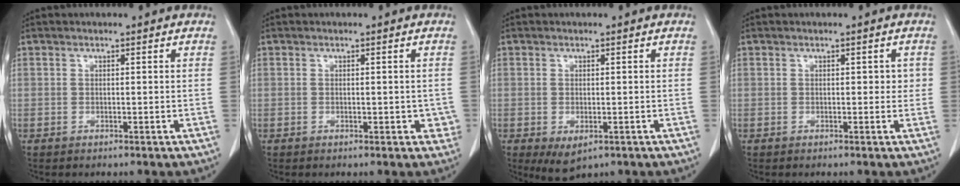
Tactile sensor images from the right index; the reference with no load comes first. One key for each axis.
{"total": 2.3, "fx": -0.3, "fy": 1.7, "fz": 1.6, "tx": -0.005, "ty": 0.005, "tz": -0.004}
{"total": 3.4, "fx": -1.3, "fy": 1.9, "fz": 2.5, "tx": -0.044, "ty": -0.009, "tz": -0.007}
{"total": 1.6, "fx": 0.2, "fy": 1.1, "fz": 1.1, "tx": -0.011, "ty": 0.008, "tz": 0.002}